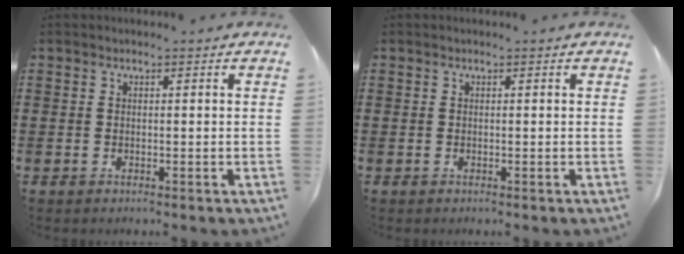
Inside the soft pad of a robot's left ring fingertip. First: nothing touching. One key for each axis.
{"total": 0.0}